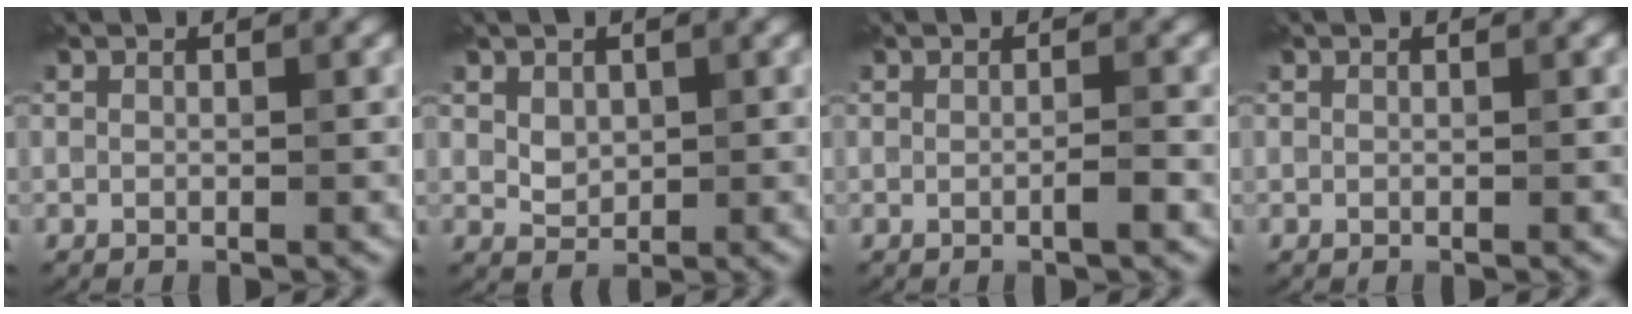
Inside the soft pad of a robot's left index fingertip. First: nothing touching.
{"total": 1.6, "force": [0.6, 1.1, 0.9], "torque": [-0.015, -0.001, 0.016]}
{"total": 1.0, "force": [-0.3, -0.2, 0.9], "torque": [-0.012, 0.003, -0.005]}
{"total": 0.0}